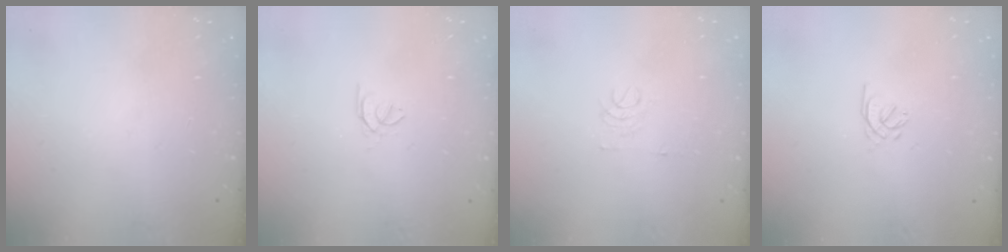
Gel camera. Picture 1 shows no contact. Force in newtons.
{"total": 0.6, "press": 0.4, "slide": 0.3}
{"total": 3.5, "press": 3.5, "slide": 0.3}
{"total": 1.4, "press": 1.3, "slide": 0.5}